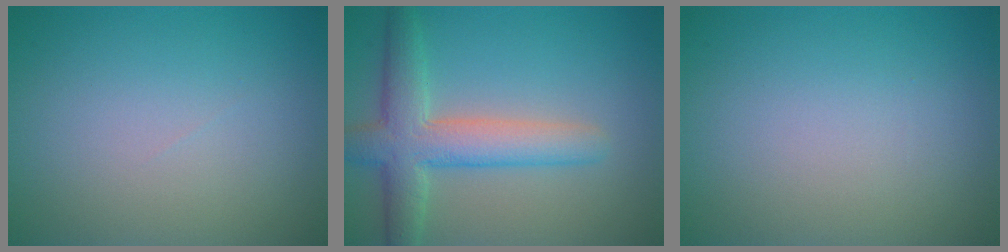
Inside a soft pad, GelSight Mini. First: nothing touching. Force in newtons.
{"total": 5.7, "press": 5.7, "slide": 0.2}
{"total": 0.0}